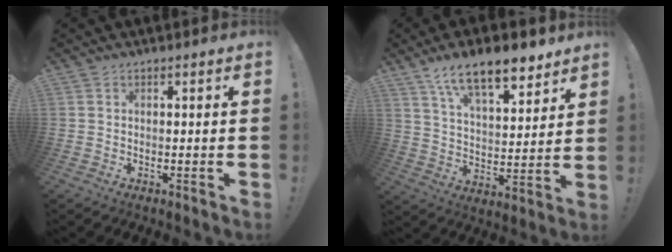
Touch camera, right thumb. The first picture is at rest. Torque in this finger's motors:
{"motor_torque": [-0.33, 0.91, 1.29, 0.98, 0.12]}